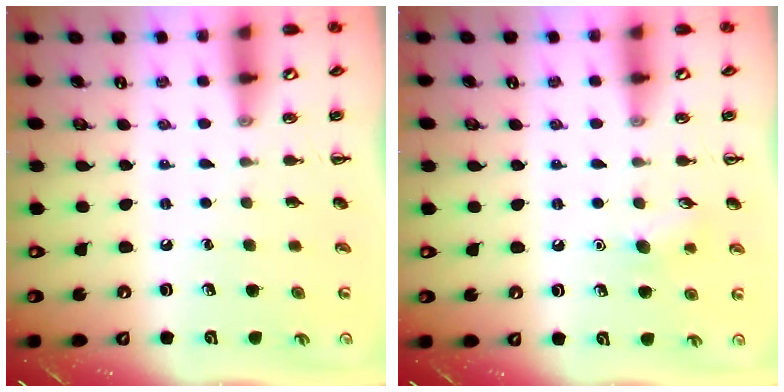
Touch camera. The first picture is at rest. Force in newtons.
{"total": 7.1, "press": 6.8, "slide": 2.1}